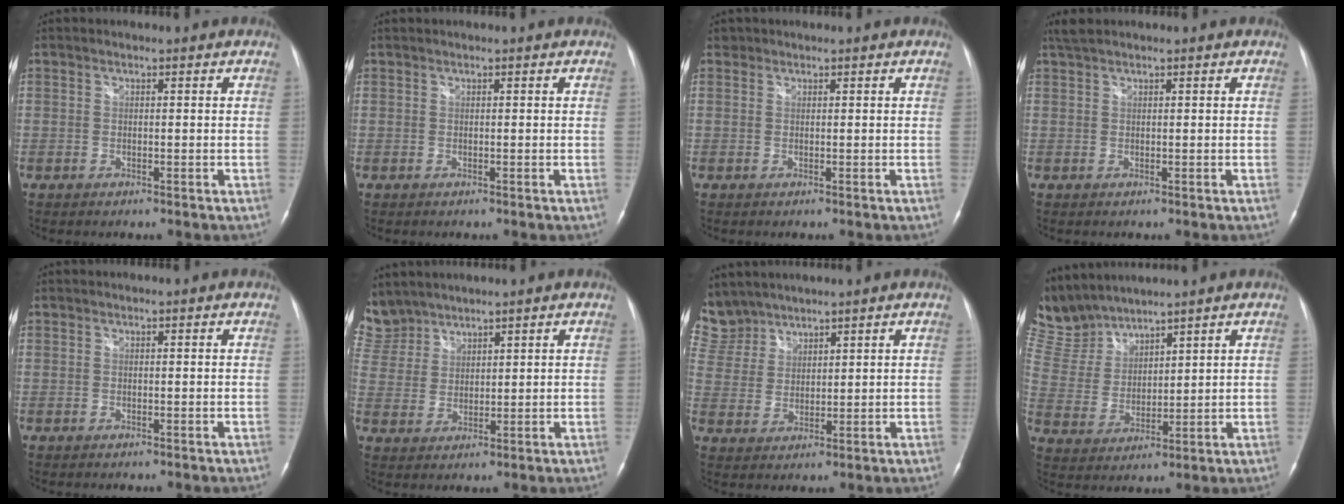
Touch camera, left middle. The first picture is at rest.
{"total": 0.0}
{"total": 0.6, "force": [0.4, 0.4, 0.0], "torque": [0.000, 0.006, 0.007]}
{"total": 1.8, "force": [1.6, 0.2, 0.9], "torque": [-0.022, 0.017, 0.034]}
{"total": 0.0}
{"total": 8.6, "force": [7.5, 4.1, 0.7], "torque": [-0.036, 0.013, 0.167]}
{"total": 9.2, "force": [8.1, 4.4, 0.7], "torque": [-0.039, 0.015, 0.178]}
{"total": 9.2, "force": [9.1, 1.6, 1.0], "torque": [-0.045, 0.015, 0.202]}